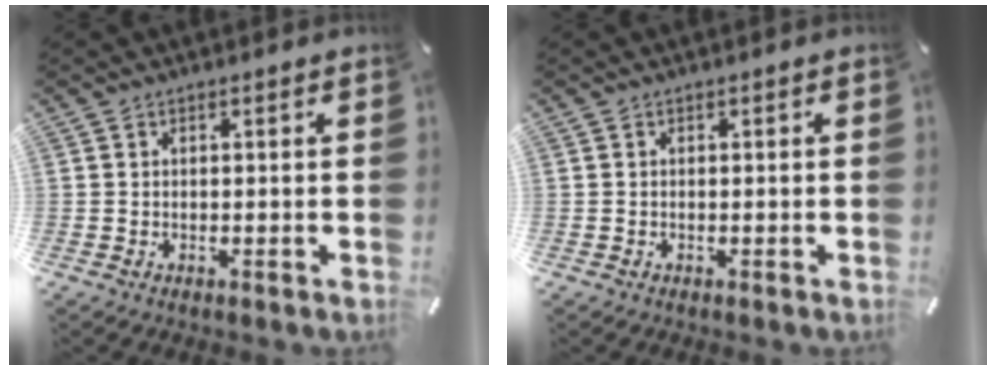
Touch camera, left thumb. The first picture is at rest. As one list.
[{"total": 0.0}]